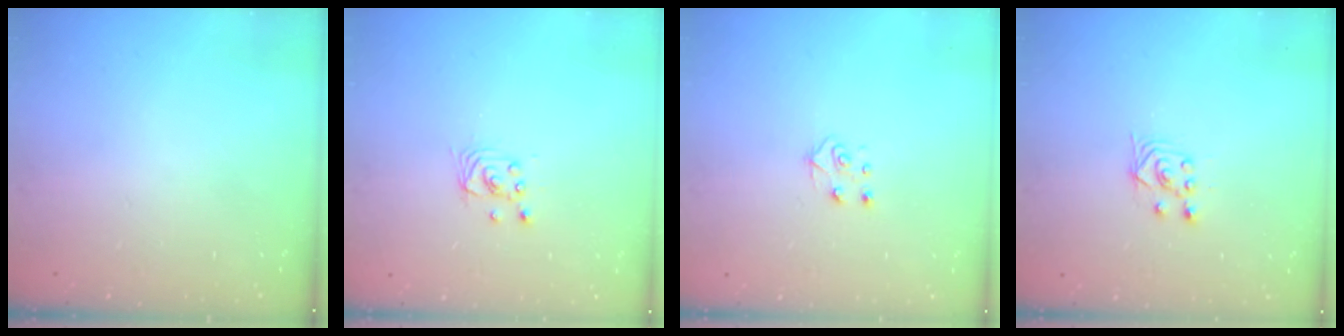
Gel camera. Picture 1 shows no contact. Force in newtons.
{"total": 2.5, "press": 2.5, "slide": 0.1}
{"total": 4.3, "press": 4.3, "slide": 0.5}
{"total": 2.5, "press": 2.2, "slide": 1.2}